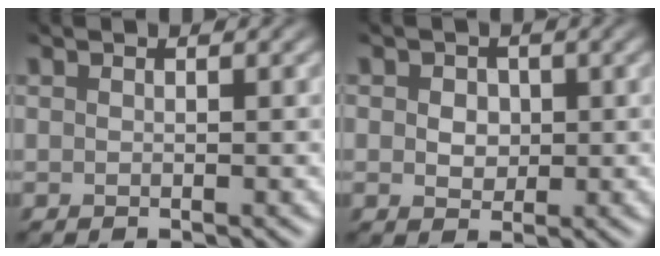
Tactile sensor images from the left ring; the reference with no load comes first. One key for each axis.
{"total": 1.7, "fx": -0.3, "fy": 1.5, "fz": 0.7, "tx": -0.024, "ty": -0.007, "tz": -0.001}